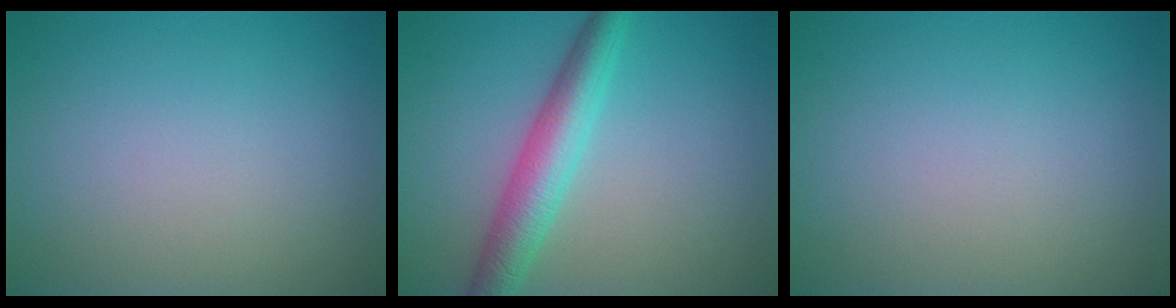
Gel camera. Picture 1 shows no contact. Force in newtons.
{"total": 4.7, "press": 4.7, "slide": 0.1}
{"total": 0.0}